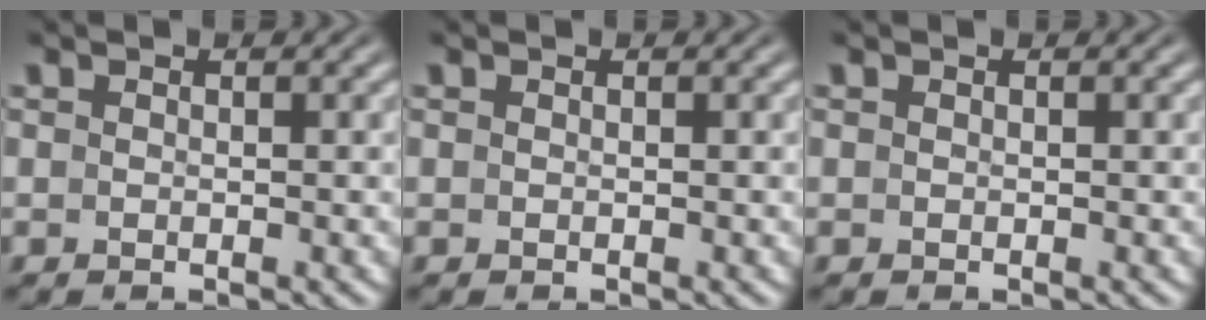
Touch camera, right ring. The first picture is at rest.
{"total": 0.0}
{"total": 0.0}